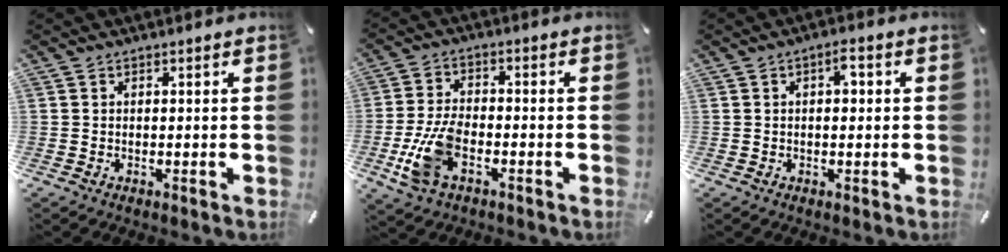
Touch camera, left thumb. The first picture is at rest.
{"total": 10.1, "force": [-3.7, 5.4, 7.7], "torque": [-0.165, 0.002, -0.064]}
{"total": 3.1, "force": [0.3, 1.5, 2.7], "torque": [-0.040, 0.005, -0.002]}